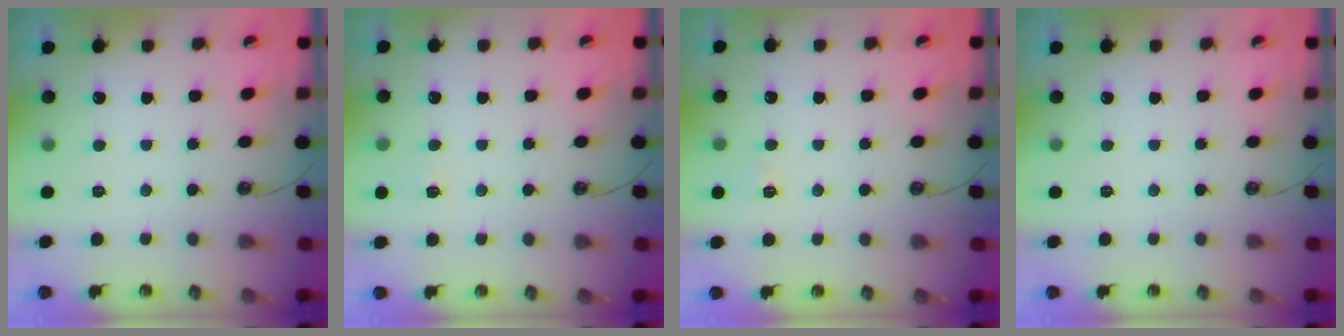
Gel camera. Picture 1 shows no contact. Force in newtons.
{"total": 3.9, "press": 3.9, "slide": 0.4}
{"total": 2.9, "press": 2.9, "slide": 0.4}
{"total": 0.0}